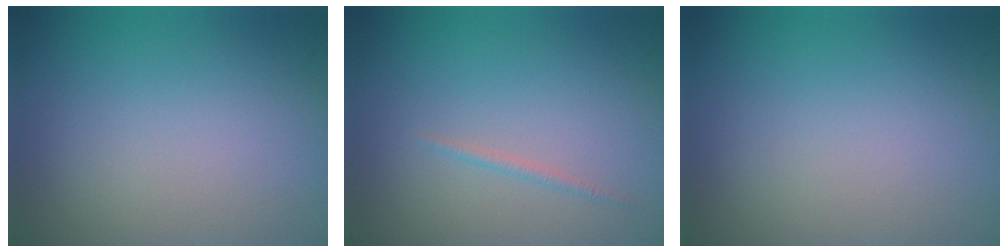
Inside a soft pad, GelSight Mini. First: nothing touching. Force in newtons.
{"total": 0.6, "press": 0.6, "slide": 0.0}
{"total": 0.0}